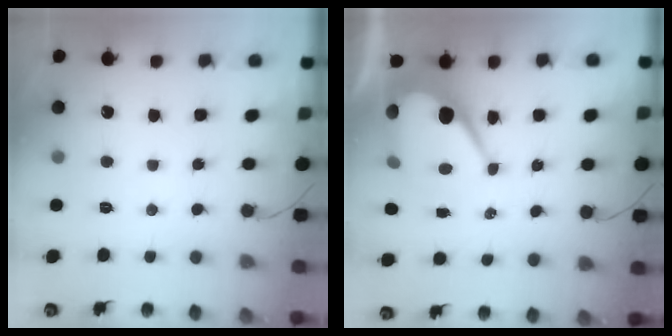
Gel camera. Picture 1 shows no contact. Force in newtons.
{"total": 11.7, "press": 11.7, "slide": 0.8}